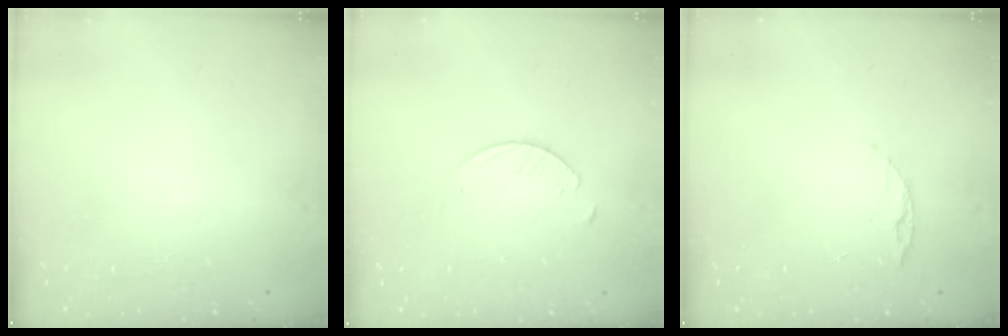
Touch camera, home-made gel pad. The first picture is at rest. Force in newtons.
{"total": 4.3, "press": 4.3, "slide": 0.5}
{"total": 4.9, "press": 4.8, "slide": 0.5}